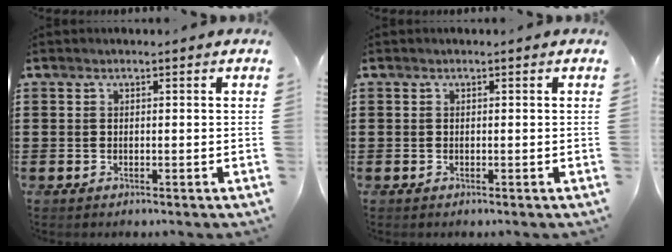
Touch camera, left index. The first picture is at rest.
{"total": 0.0}